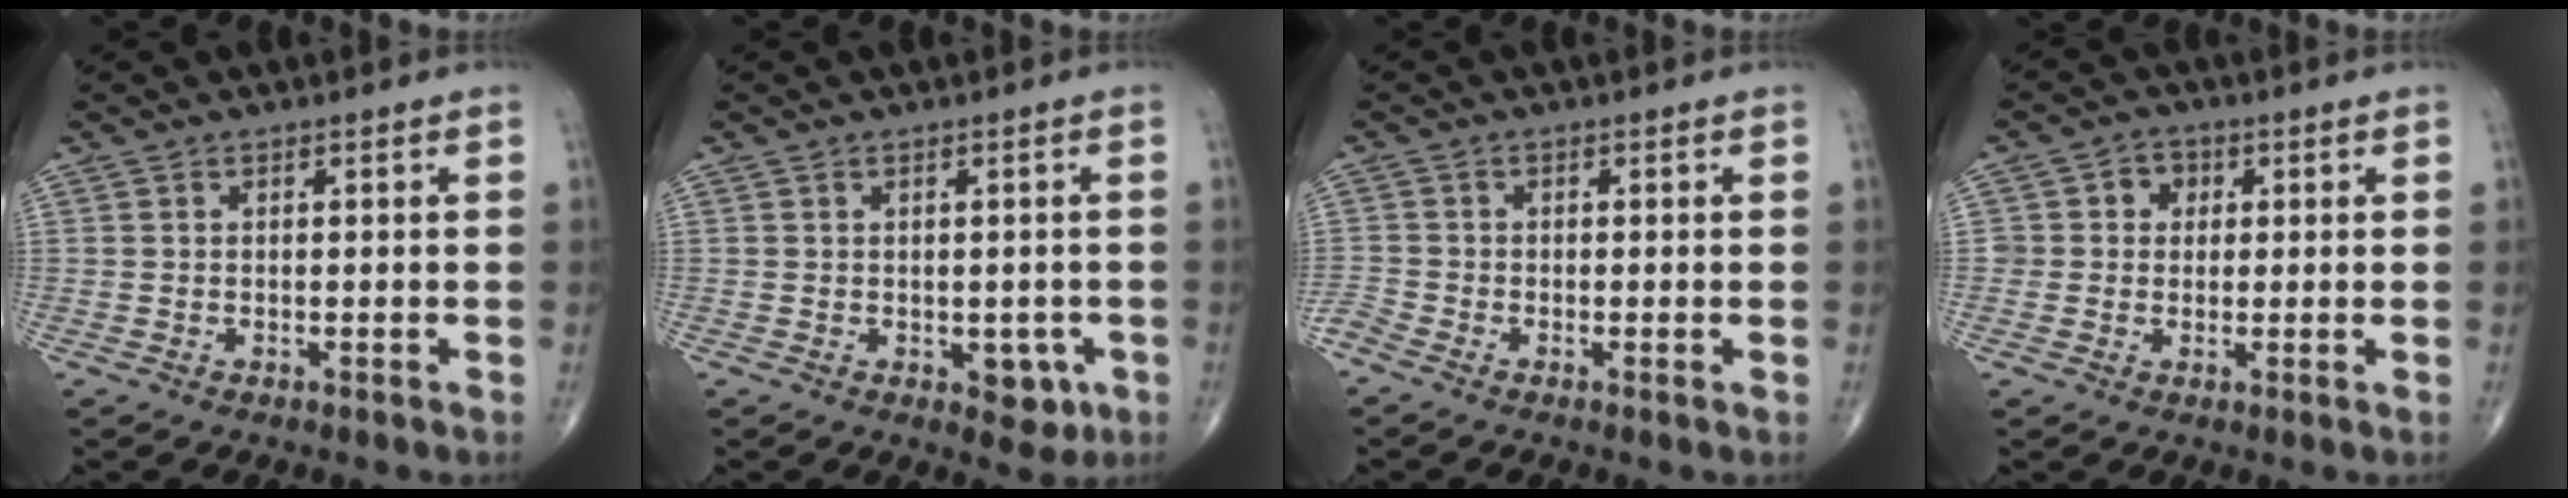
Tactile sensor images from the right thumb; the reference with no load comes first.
{"total": 4.4, "force": [-1.2, 2.8, 3.1], "torque": [-0.012, 0.000, -0.009]}
{"total": 2.3, "force": [-1.6, 0.9, 1.5], "torque": [-0.036, -0.006, -0.041]}
{"total": 4.0, "force": [0.7, 3.8, 1.2], "torque": [0.014, 0.007, 0.004]}